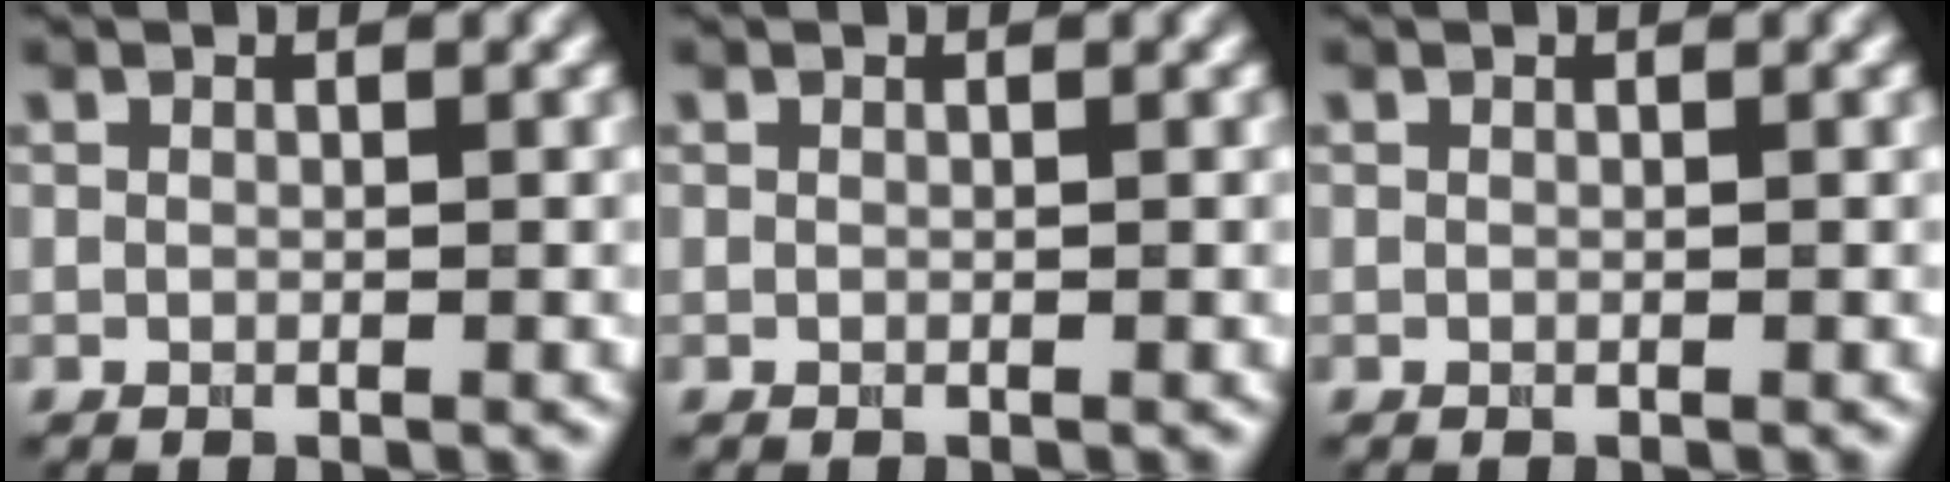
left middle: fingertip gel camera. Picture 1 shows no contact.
{"total": 0.0}
{"total": 0.0}